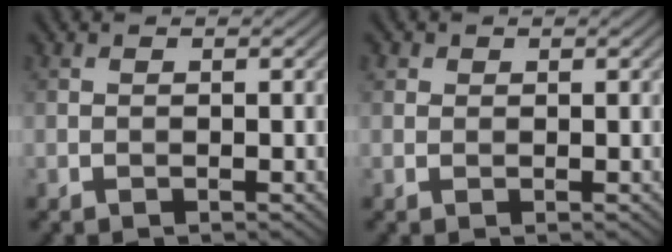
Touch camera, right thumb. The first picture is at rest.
{"total": 0.9, "force": [0.5, 0.8, 0.2], "torque": [-0.003, 0.000, 0.008]}